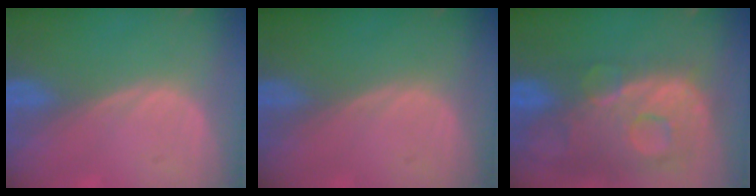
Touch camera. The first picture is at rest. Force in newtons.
{"total": 0.0}
{"total": 13.7, "press": 11.2, "slide": 7.8}